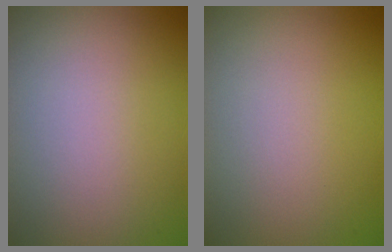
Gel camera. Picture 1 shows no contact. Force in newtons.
{"total": 0.0}